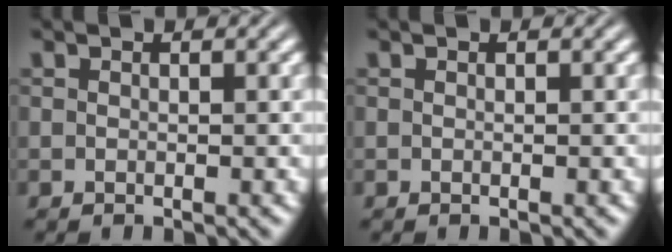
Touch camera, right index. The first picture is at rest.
{"total": 0.0}